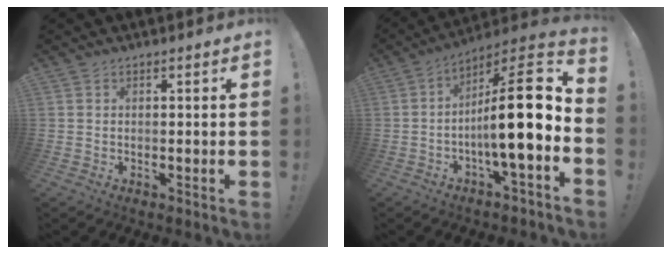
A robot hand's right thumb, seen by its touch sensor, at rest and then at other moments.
{"total": 18.3, "force": [-2.3, 3.5, 17.8], "torque": [-0.280, 0.005, -0.045]}